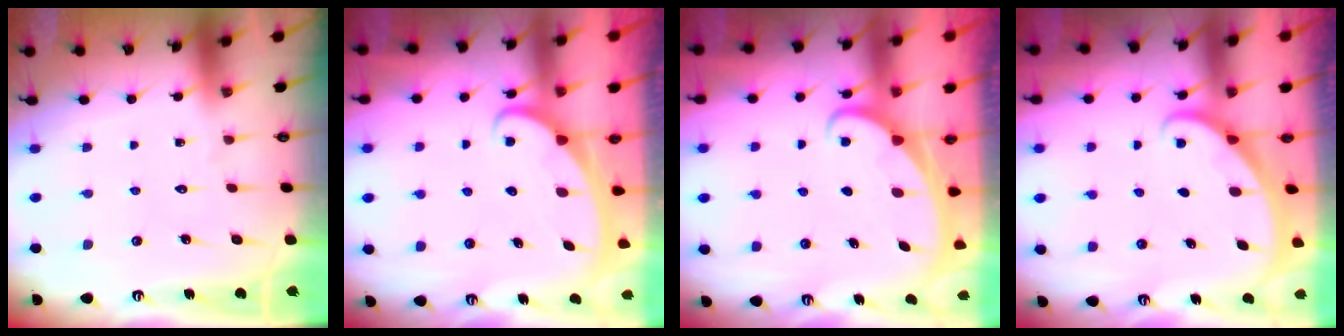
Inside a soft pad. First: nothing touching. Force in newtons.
{"total": 2.5, "press": 2.5, "slide": 0.3}
{"total": 2.2, "press": 2.2, "slide": 0.3}
{"total": 1.4, "press": 1.4, "slide": 0.0}